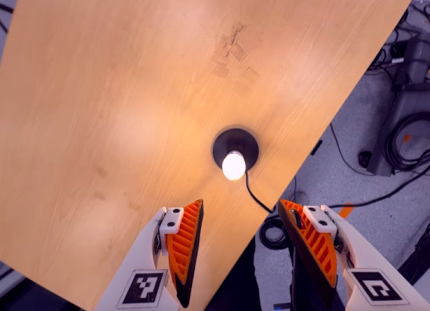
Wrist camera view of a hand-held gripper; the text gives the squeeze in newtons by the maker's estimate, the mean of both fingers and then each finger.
{"total": 0.0}